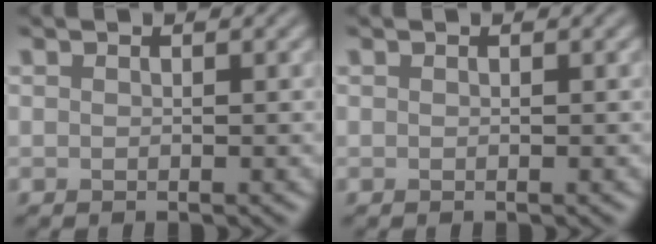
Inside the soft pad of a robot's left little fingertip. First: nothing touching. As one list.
[{"total": 0.0}]